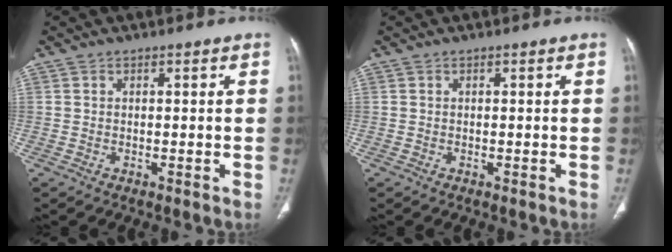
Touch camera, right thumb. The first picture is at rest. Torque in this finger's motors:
{"motor_torque": [0.09, 0.05, -0.09, 0.05, 0.01]}